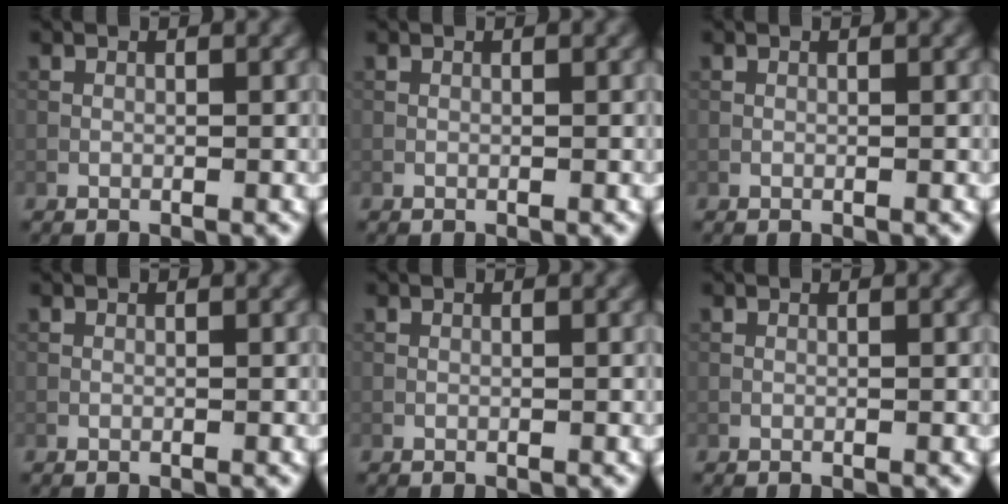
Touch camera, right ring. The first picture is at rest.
{"total": 0.0}
{"total": 0.0}
{"total": 0.0}
{"total": 0.0}
{"total": 0.0}